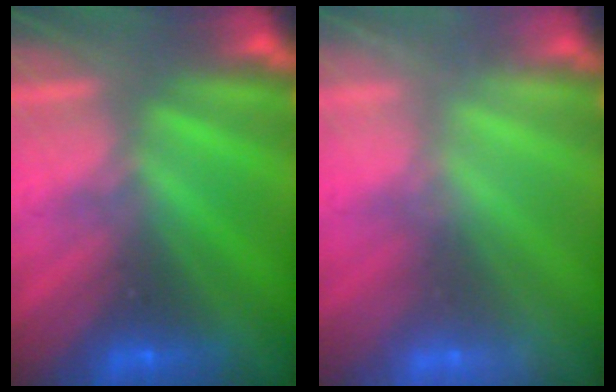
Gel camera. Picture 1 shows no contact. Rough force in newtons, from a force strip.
{"total": 2.5}